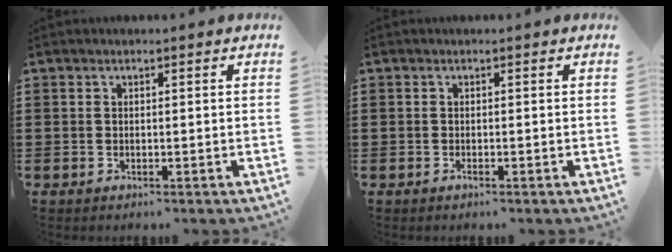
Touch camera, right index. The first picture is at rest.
{"total": 0.5, "force": [-0.4, 0.2, 0.2], "torque": [-0.004, -0.002, -0.008]}